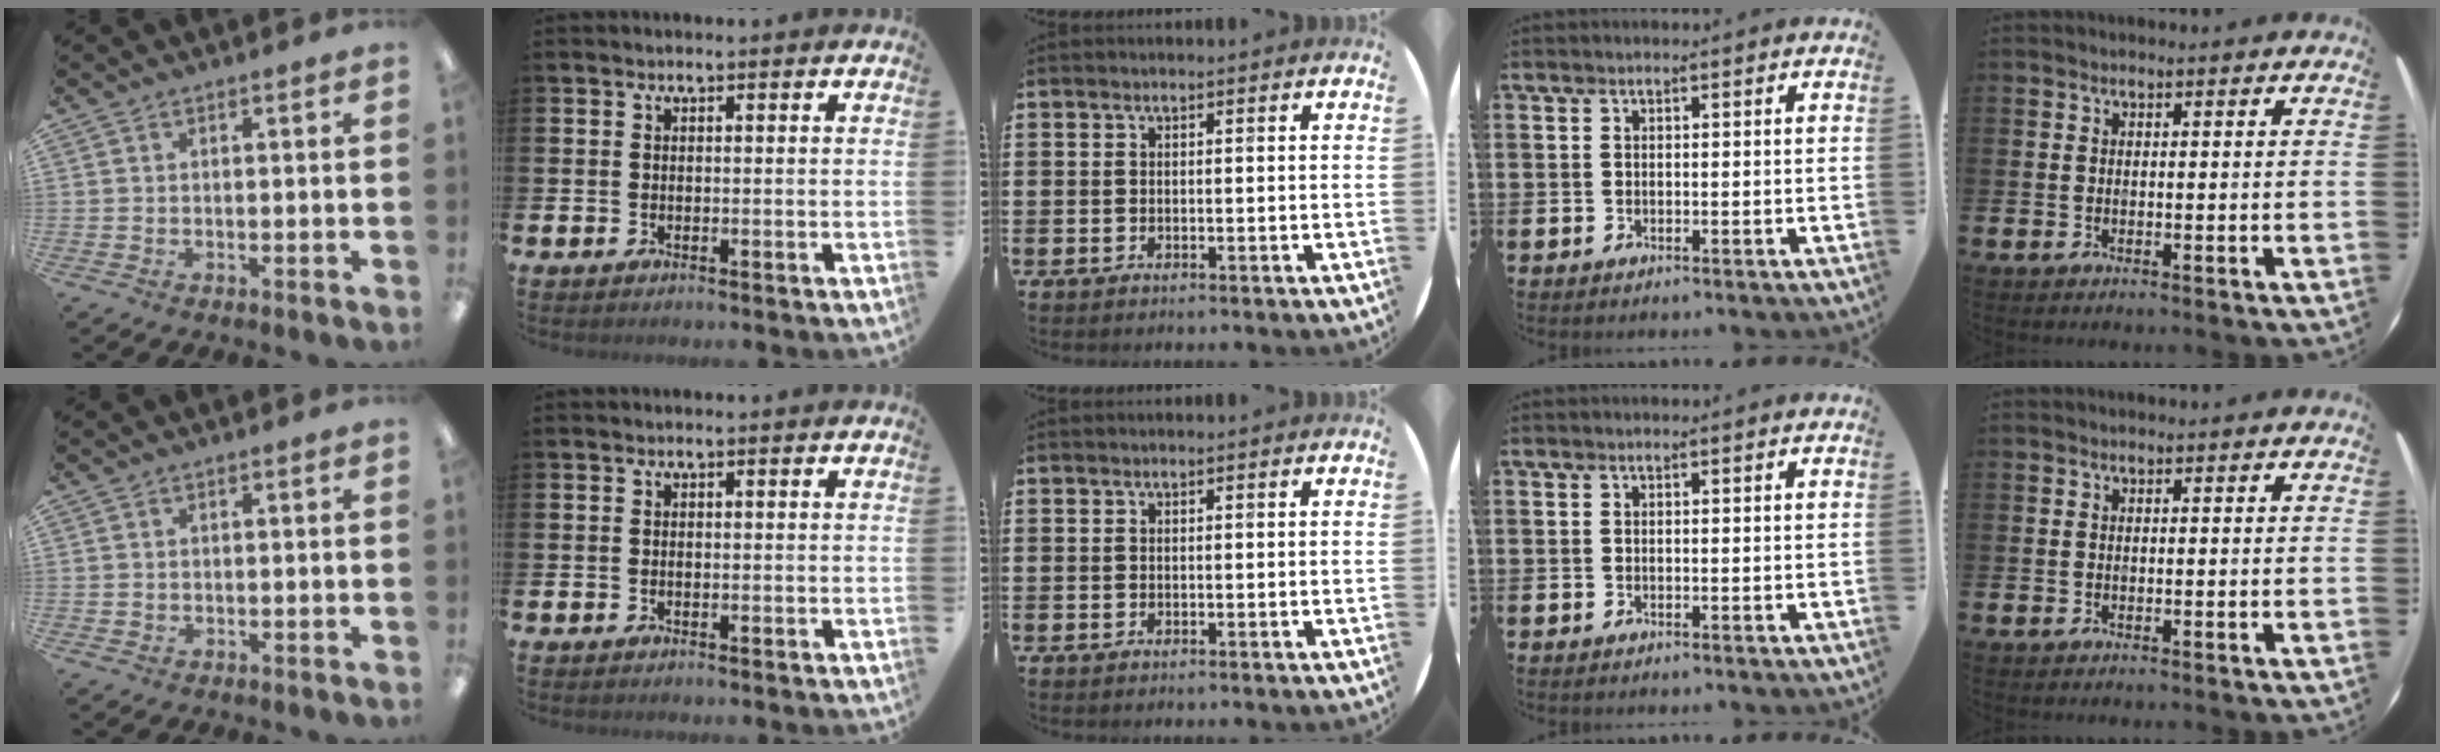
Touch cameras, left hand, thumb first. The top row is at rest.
{"thumb": {"total": 0.8, "force": [0.2, 0.7, 0.0], "torque": [-0.001, 0.005, 0.002]}}